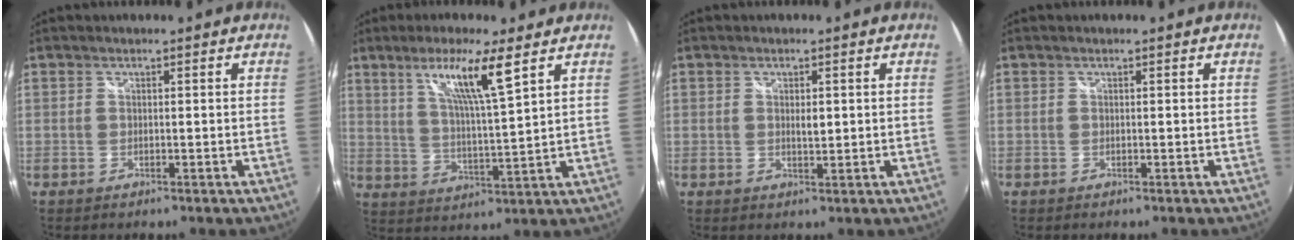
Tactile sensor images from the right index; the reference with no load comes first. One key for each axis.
{"total": 10.0, "fx": 5.7, "fy": 0.0, "fz": 8.2, "tx": -0.145, "ty": -0.002, "tz": 0.103}
{"total": 2.1, "fx": 0.4, "fy": 0.9, "fz": 1.9, "tx": -0.030, "ty": -0.001, "tz": 0.007}
{"total": 0.0}